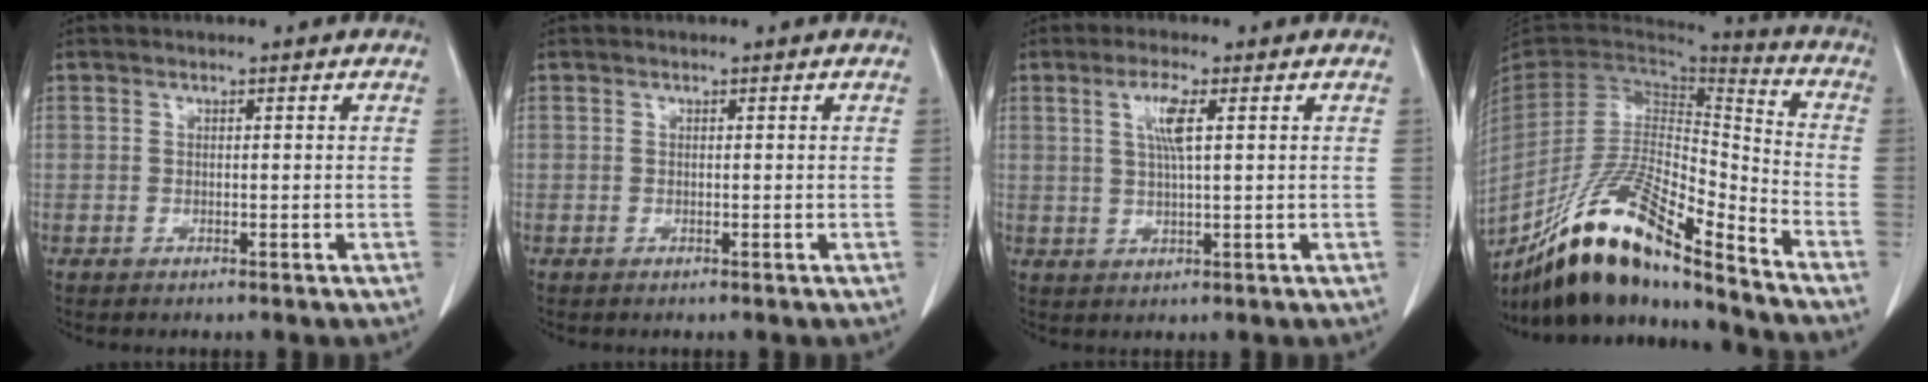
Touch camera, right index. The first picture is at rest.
{"total": 0.0}
{"total": 4.5, "force": [1.5, 0.2, 4.2], "torque": [-0.085, 0.002, 0.030]}
{"total": 19.8, "force": [-15.3, 3.0, 12.2], "torque": [-0.238, -0.005, -0.282]}